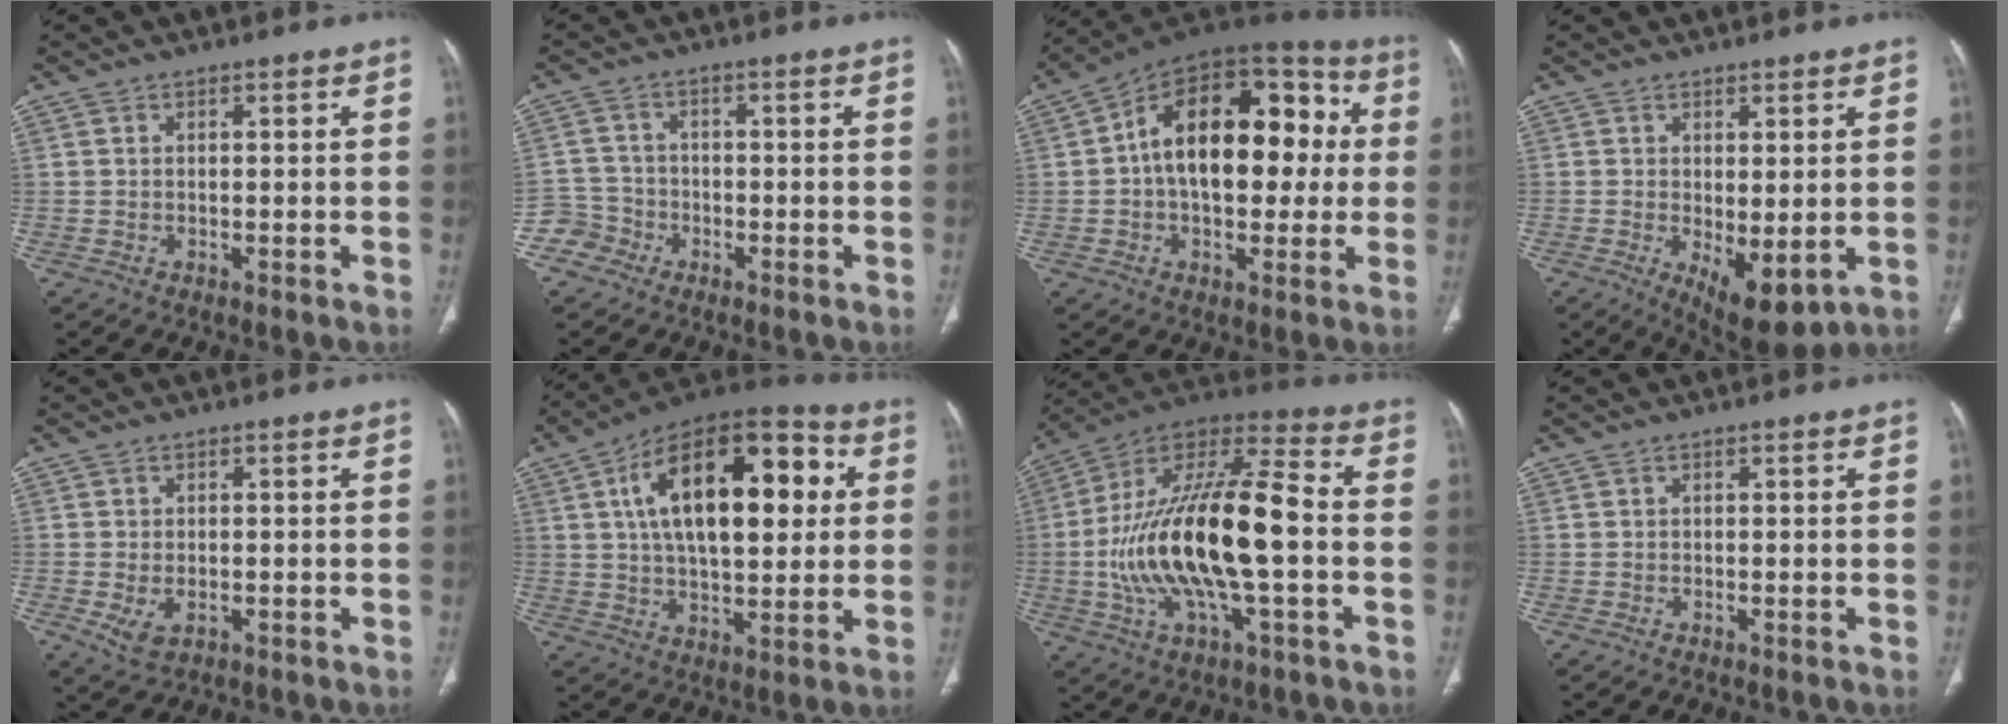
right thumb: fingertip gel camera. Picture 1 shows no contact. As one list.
[{"total": 4.5, "force": [-2.6, 3.7, -0.5], "torque": [0.030, 0.024, -0.055]}, {"total": 23.1, "force": [1.8, 13.5, 18.6], "torque": [-0.252, 0.043, 0.017]}, {"total": 8.4, "force": [-1.3, 3.7, 7.4], "torque": [-0.107, -0.017, -0.004]}, {"total": 4.0, "force": [-1.0, 2.5, 2.9], "torque": [-0.058, -0.003, -0.007]}, {"total": 24.8, "force": [5.6, 12.3, 20.8], "torque": [-0.306, 0.017, 0.080]}, {"total": 25.0, "force": [-3.1, 9.0, 23.1], "torque": [-0.452, 0.033, -0.052]}, {"total": 0.0}]